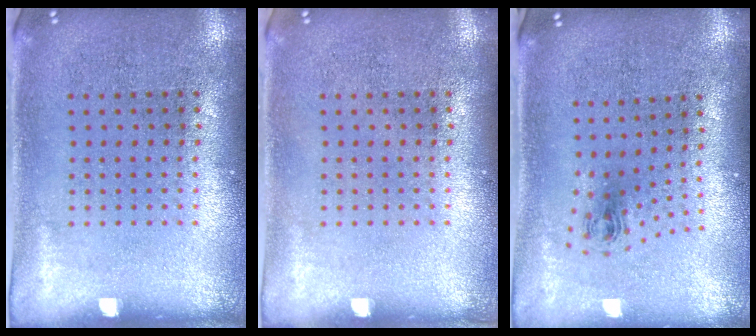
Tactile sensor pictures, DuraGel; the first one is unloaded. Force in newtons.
{"total": 0.0}
{"total": 0.8, "press": 0.4, "slide": 0.8}